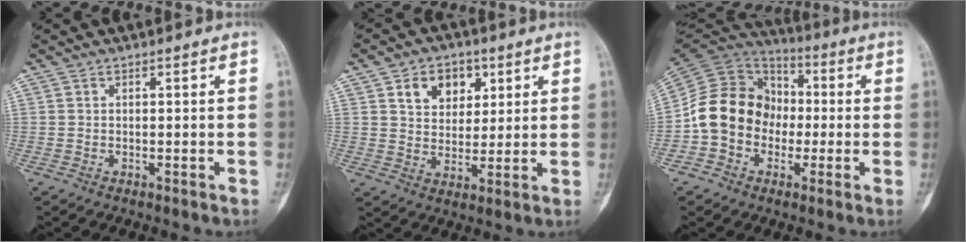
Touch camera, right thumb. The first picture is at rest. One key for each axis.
{"total": 8.8, "fx": 3.8, "fy": 6.5, "fz": 4.6, "tx": -0.036, "ty": -0.015, "tz": 0.063}
{"total": 15.3, "fx": -2.3, "fy": 13.0, "fz": 7.9, "tx": -0.114, "ty": 0.043, "tz": -0.051}